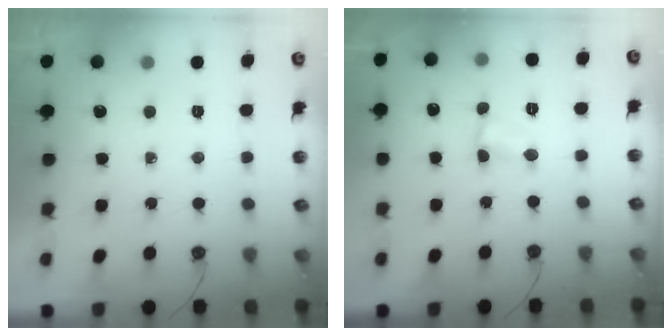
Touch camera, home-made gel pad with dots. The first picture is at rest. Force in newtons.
{"total": 2.4, "press": 2.3, "slide": 0.4}